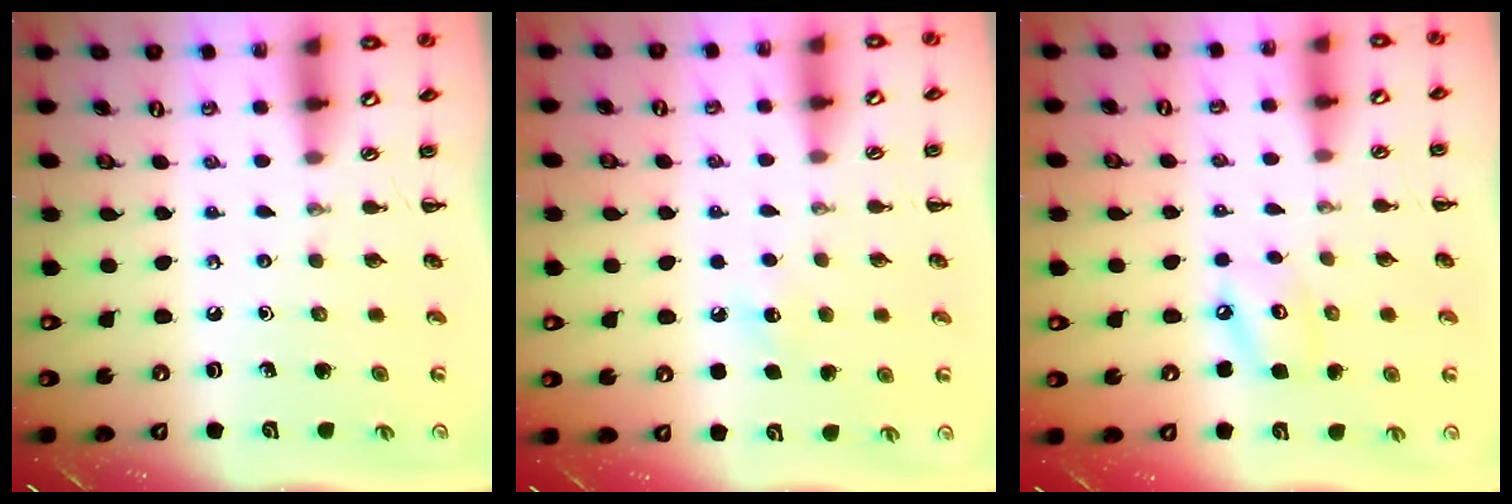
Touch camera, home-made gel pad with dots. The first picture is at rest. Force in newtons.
{"total": 5.9, "press": 5.8, "slide": 1.4}
{"total": 5.8, "press": 5.8, "slide": 0.7}